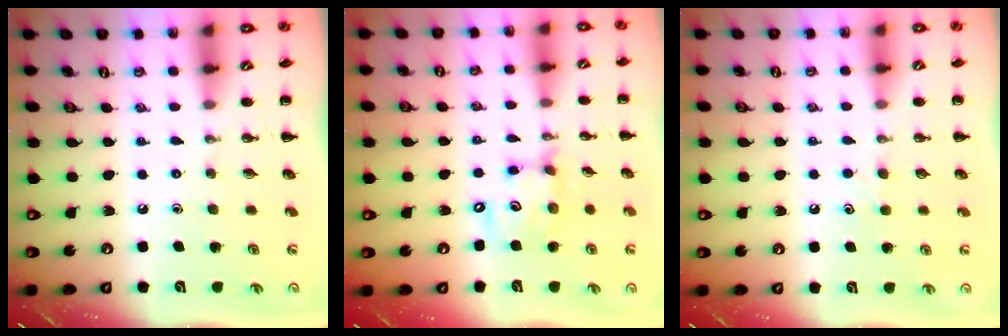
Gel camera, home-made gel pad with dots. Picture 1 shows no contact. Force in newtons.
{"total": 12.9, "press": 12.6, "slide": 2.8}
{"total": 4.9, "press": 4.6, "slide": 1.6}